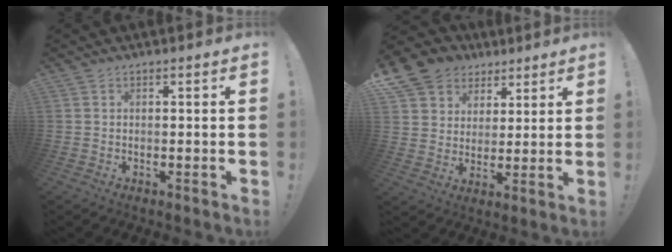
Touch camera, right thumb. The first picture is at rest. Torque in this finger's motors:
{"motor_torque": [-0.46, 1.21, 0.78, 0.18, 0.18]}